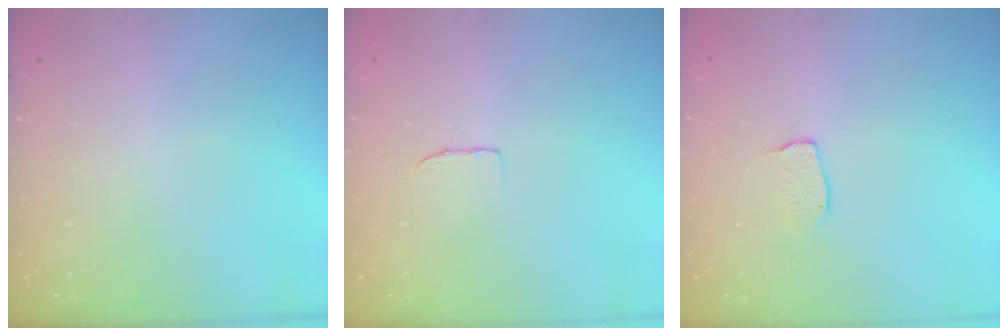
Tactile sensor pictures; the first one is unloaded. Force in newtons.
{"total": 4.4, "press": 4.3, "slide": 0.4}
{"total": 4.7, "press": 4.7, "slide": 0.3}